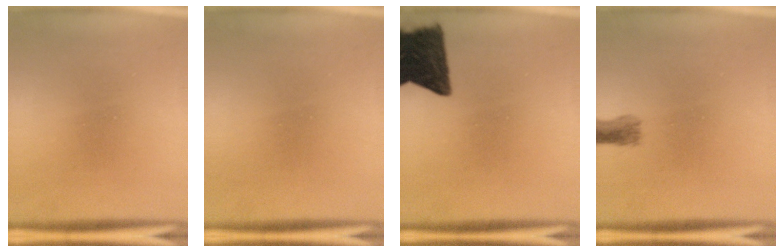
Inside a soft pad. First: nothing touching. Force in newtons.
{"total": 1.6}
{"total": 12.9}
{"total": 1.8}